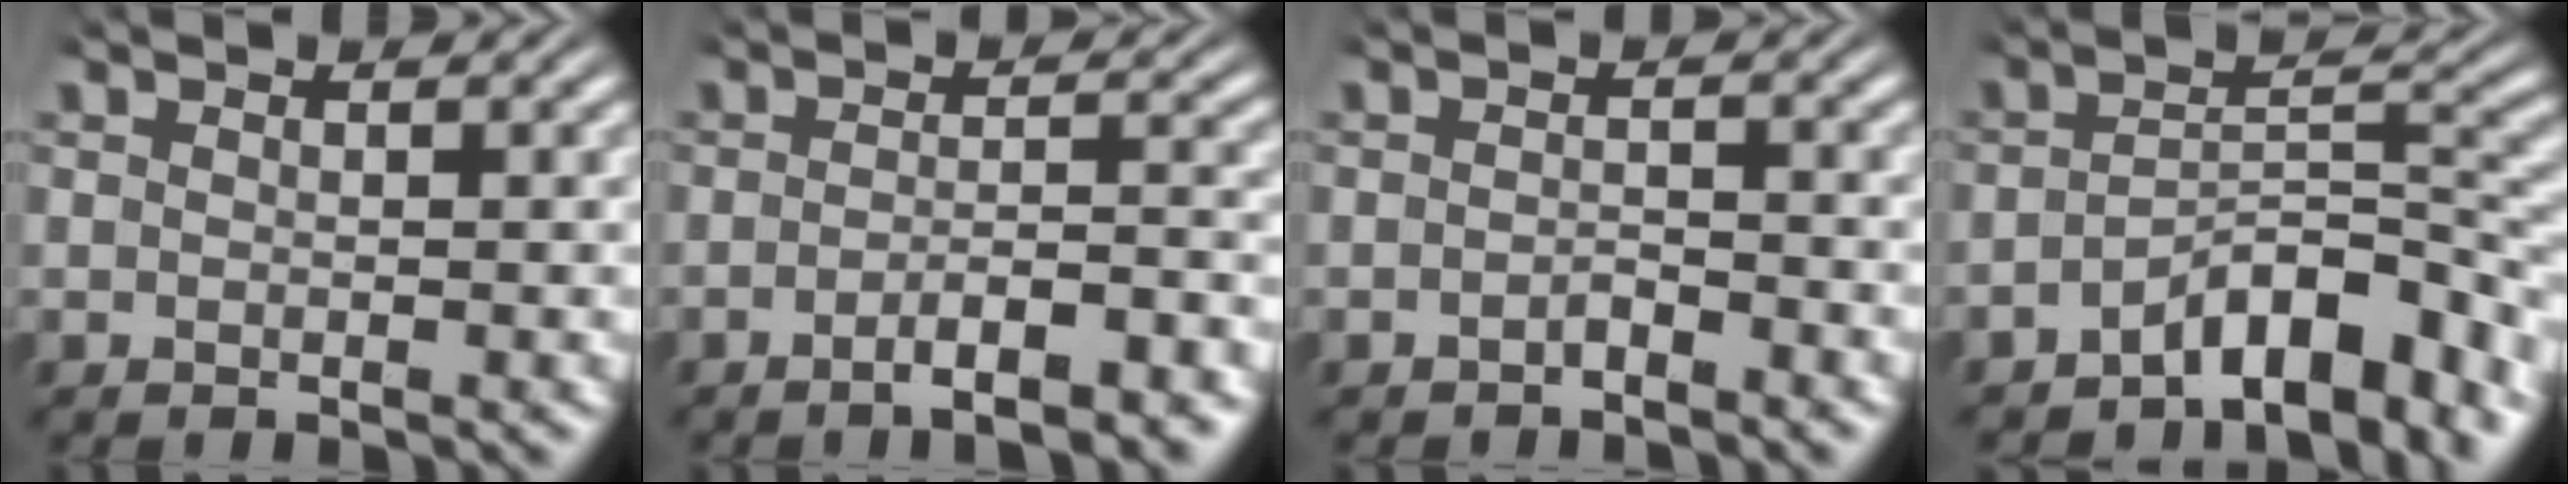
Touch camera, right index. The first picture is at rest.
{"total": 4.2, "force": [-3.5, 0.5, 2.2], "torque": [-0.031, -0.009, -0.058]}
{"total": 1.3, "force": [-1.3, 0.1, 0.2], "torque": [-0.003, -0.004, -0.022]}
{"total": 6.5, "force": [-4.3, 1.8, 4.6], "torque": [-0.059, -0.008, -0.064]}